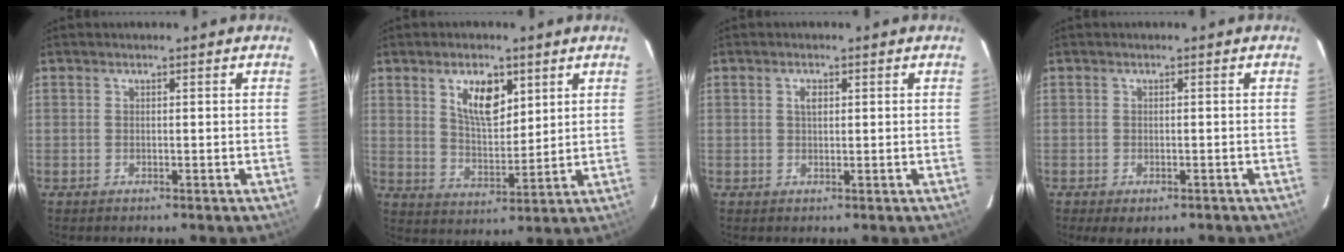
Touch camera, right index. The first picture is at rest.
{"total": 8.8, "force": [4.3, 4.3, 6.4], "torque": [-0.107, 0.003, 0.083]}
{"total": 1.6, "force": [0.5, 0.9, 1.1], "torque": [-0.020, 0.004, 0.009]}
{"total": 3.6, "force": [-2.3, 1.7, 2.2], "torque": [-0.042, -0.017, -0.031]}